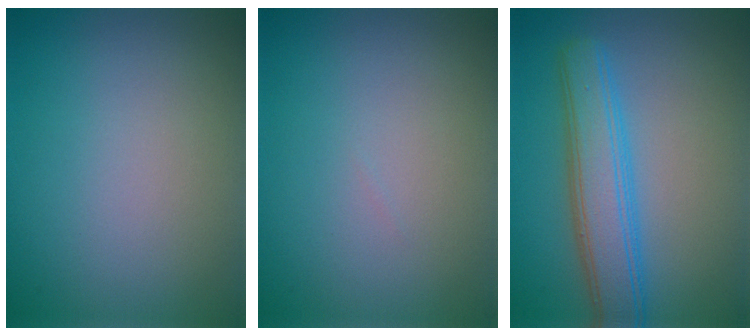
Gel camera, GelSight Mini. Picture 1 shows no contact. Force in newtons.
{"total": 0.0}
{"total": 5.5, "press": 5.5, "slide": 0.2}